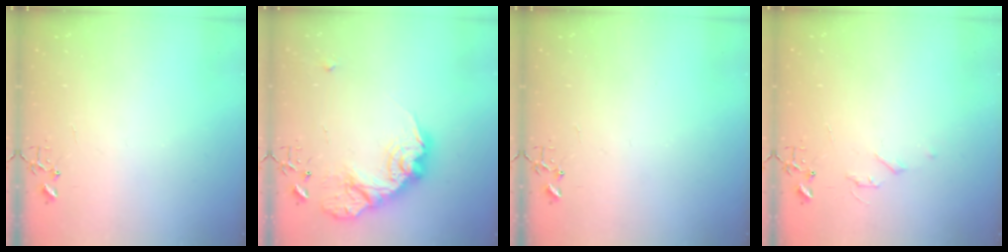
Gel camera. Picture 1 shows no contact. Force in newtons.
{"total": 19.4, "press": 19.3, "slide": 1.5}
{"total": 0.0}
{"total": 5.0, "press": 5.0, "slide": 0.7}